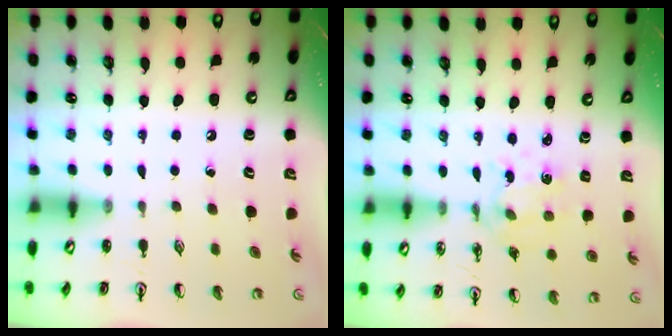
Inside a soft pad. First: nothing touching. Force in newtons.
{"total": 2.7, "press": 2.7, "slide": 0.3}